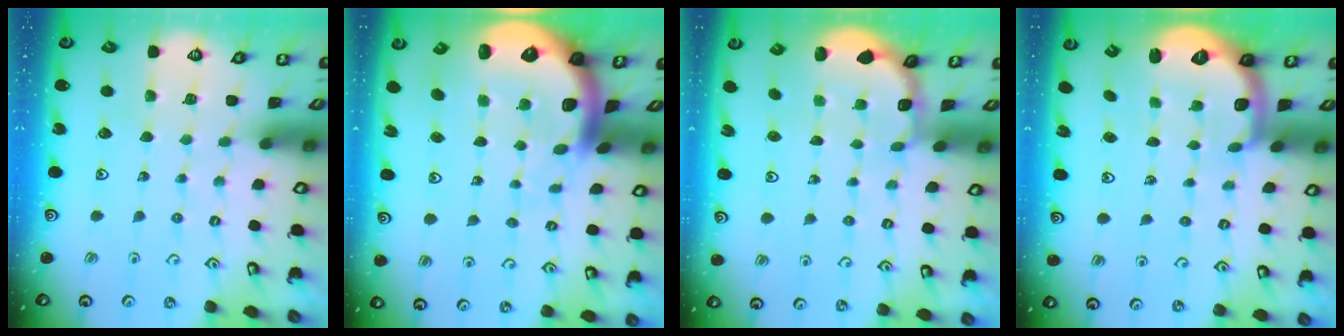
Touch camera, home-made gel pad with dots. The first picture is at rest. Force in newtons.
{"total": 7.9, "press": 7.8, "slide": 1.1}
{"total": 1.9, "press": 1.8, "slide": 0.7}
{"total": 1.9, "press": 1.8, "slide": 0.5}